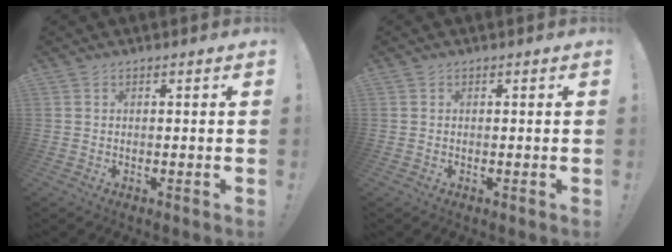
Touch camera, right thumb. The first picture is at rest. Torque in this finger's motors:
{"motor_torque": [0.22, 1.83, 0.36, -0.14, 0.00]}